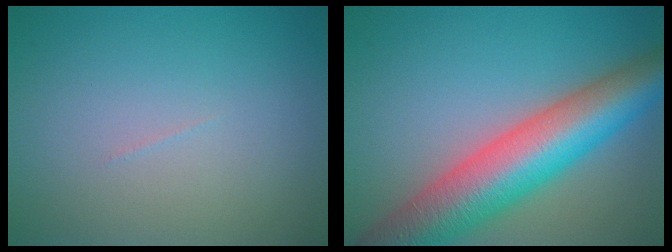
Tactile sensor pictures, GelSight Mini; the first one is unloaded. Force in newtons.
{"total": 11.3, "press": 11.2, "slide": 0.5}